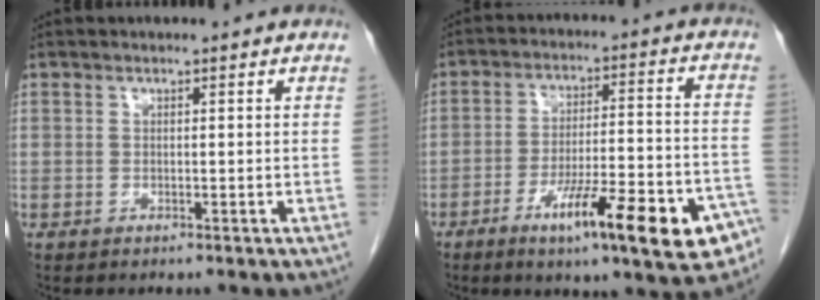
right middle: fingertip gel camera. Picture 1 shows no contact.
{"total": 16.8, "force": [-9.3, 3.8, 13.4], "torque": [-0.159, 0.021, -0.132]}